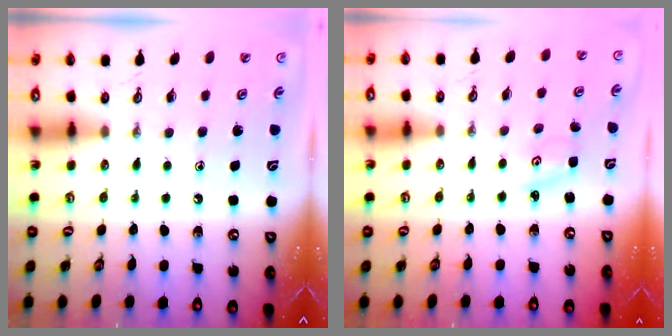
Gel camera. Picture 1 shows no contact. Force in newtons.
{"total": 2.2, "press": 2.2, "slide": 0.3}